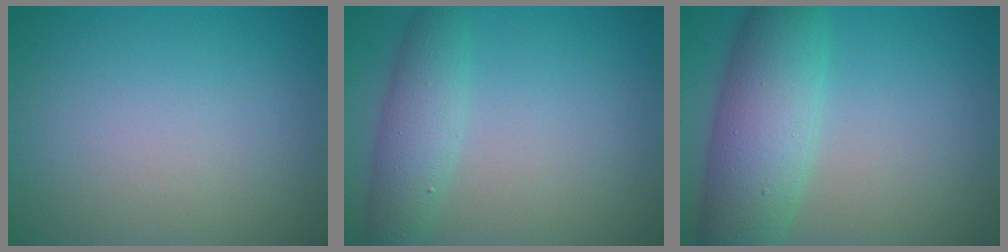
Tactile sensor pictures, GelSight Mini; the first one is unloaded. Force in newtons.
{"total": 3.4, "press": 3.4, "slide": 0.2}
{"total": 7.4, "press": 7.4, "slide": 0.2}